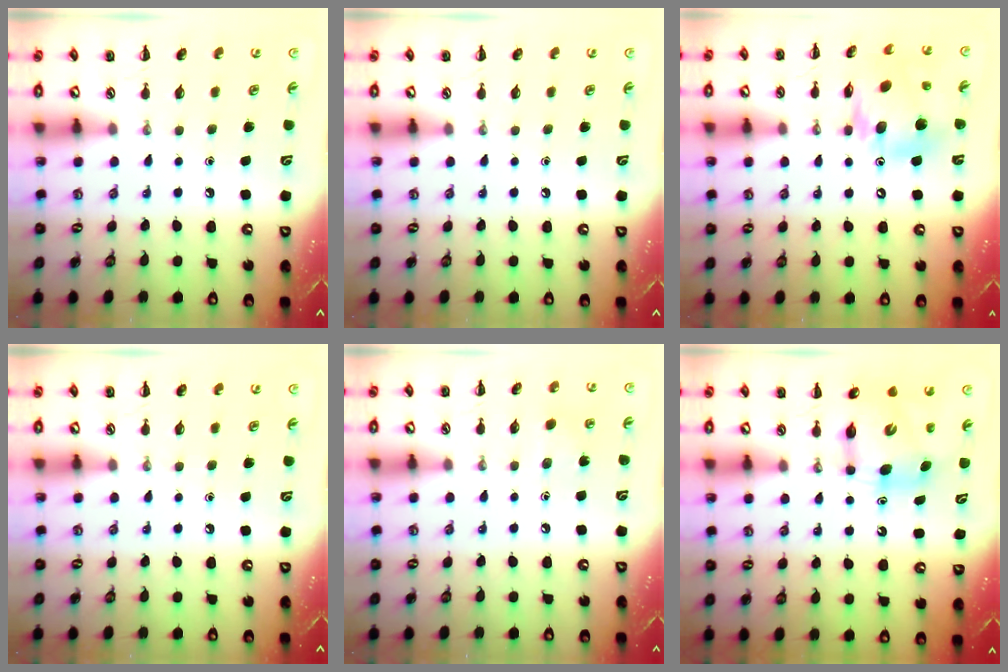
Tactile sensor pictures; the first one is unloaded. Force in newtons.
{"total": 0.0}
{"total": 13.8, "press": 13.1, "slide": 4.3}
{"total": 0.0}
{"total": 5.7, "press": 5.4, "slide": 1.6}
{"total": 8.1, "press": 7.9, "slide": 1.8}